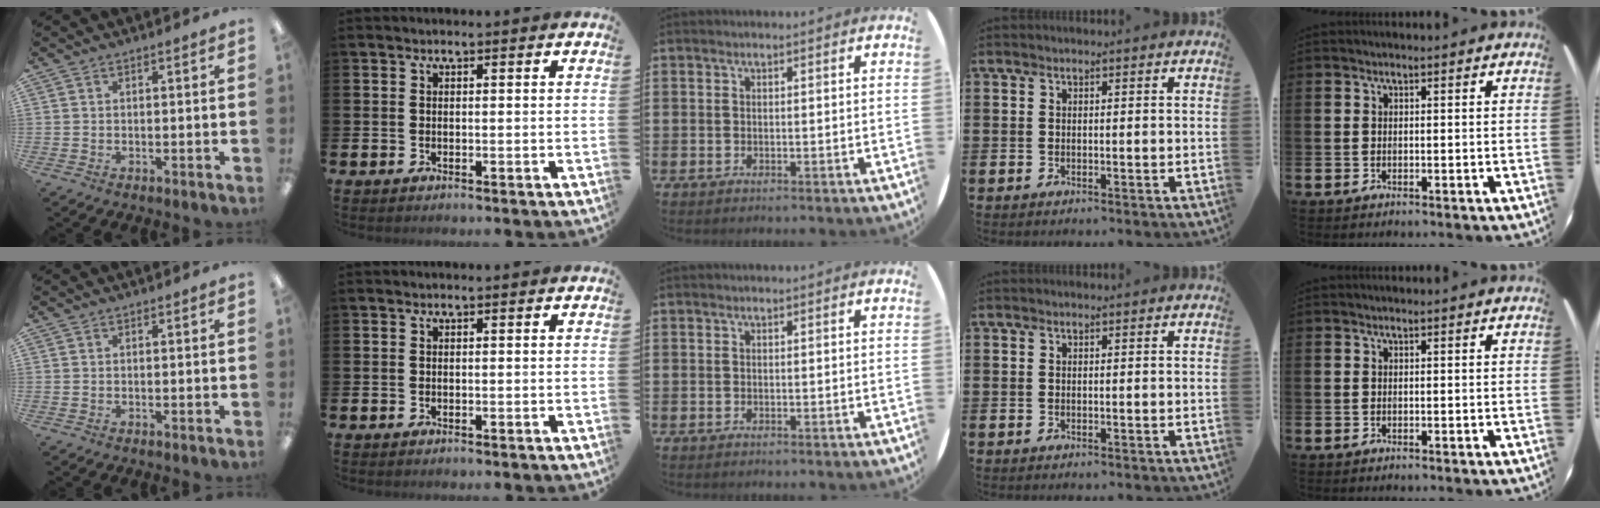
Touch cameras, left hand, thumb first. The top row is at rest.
{}